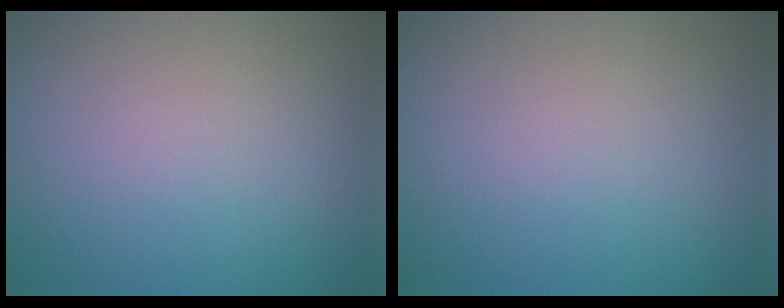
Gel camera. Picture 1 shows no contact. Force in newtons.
{"total": 0.0}